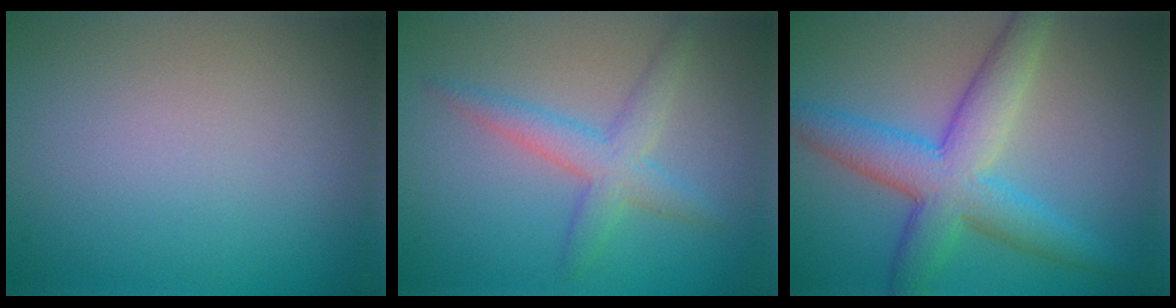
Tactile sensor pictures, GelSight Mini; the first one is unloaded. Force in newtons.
{"total": 3.2, "press": 3.2, "slide": 0.0}
{"total": 6.5, "press": 6.5, "slide": 0.1}